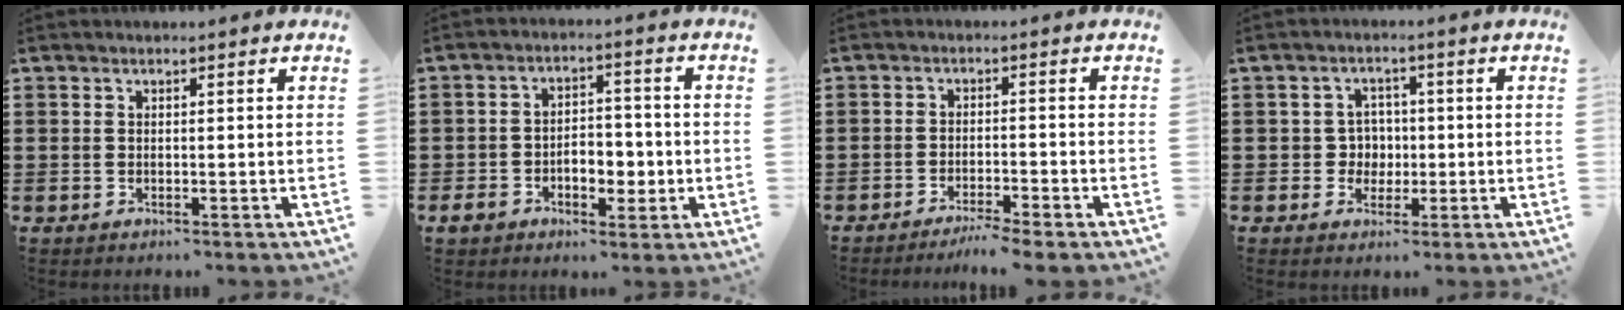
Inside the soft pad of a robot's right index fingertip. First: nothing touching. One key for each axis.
{"total": 6.2, "fx": -1.9, "fy": 4.2, "fz": 4.1, "tx": -0.078, "ty": 0.014, "tz": -0.032}
{"total": 2.7, "fx": -2.6, "fy": -0.4, "fz": 0.9, "tx": -0.017, "ty": -0.001, "tz": -0.051}
{"total": 3.5, "fx": -0.2, "fy": 3.2, "fz": 1.2, "tx": -0.035, "ty": 0.009, "tz": -0.007}